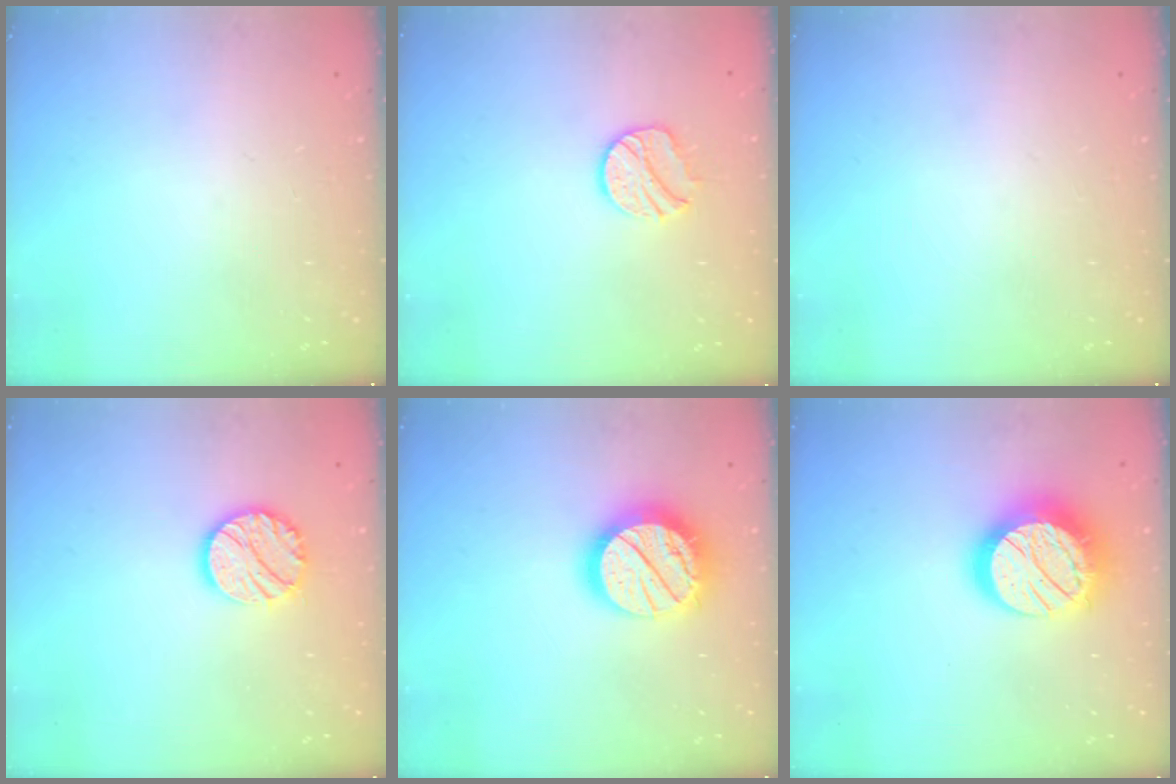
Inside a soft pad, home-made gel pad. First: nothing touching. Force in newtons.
{"total": 9.4, "press": 9.4, "slide": 0.4}
{"total": 0.0}
{"total": 11.6, "press": 11.6, "slide": 0.5}
{"total": 20.0, "press": 20.0, "slide": 1.5}
{"total": 19.6, "press": 19.6, "slide": 1.3}